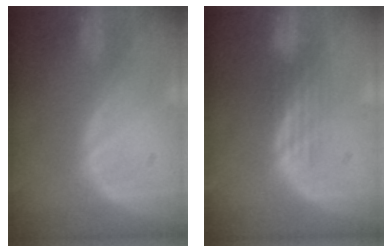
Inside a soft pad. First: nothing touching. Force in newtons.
{"total": 3.9, "press": 3.2, "slide": 2.3}